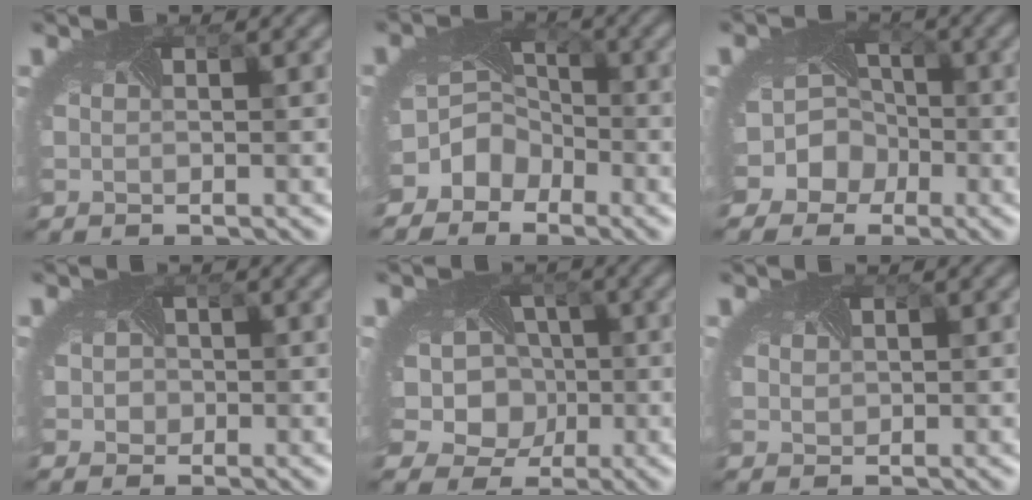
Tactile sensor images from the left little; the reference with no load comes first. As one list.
[{"total": 6.1, "force": [-3.8, 4.6, 1.3], "torque": [-0.006, -0.010, -0.061]}, {"total": 8.7, "force": [-3.3, 7.7, 2.5], "torque": [-0.046, 0.001, -0.078]}, {"total": 1.8, "force": [0.2, 1.7, 0.6], "torque": [-0.002, 0.003, -0.010]}, {"total": 9.9, "force": [0.0, 8.7, 4.8], "torque": [-0.083, 0.004, -0.035]}, {"total": 1.1, "force": [0.6, 0.9, 0.3], "torque": [-0.007, -0.001, 0.010]}]